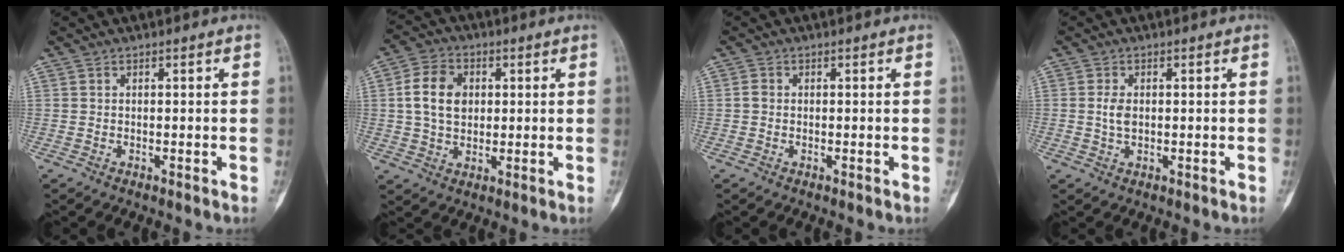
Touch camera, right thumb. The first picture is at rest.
{"total": 9.0, "force": [1.5, 6.6, 5.9], "torque": [-0.093, 0.004, 0.024]}
{"total": 1.1, "force": [-0.1, 1.0, 0.6], "torque": [-0.008, 0.002, -0.003]}
{"total": 2.6, "force": [0.1, 1.6, 2.1], "torque": [-0.042, 0.000, 0.002]}